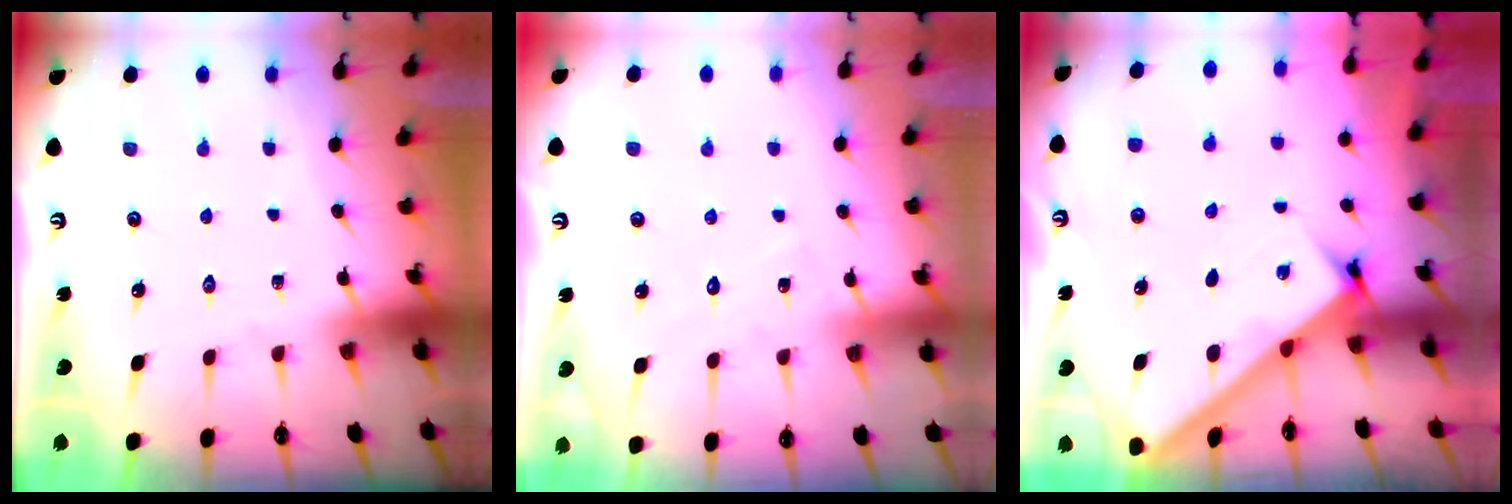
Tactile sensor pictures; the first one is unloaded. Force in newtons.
{"total": 5.9, "press": 5.9, "slide": 0.4}
{"total": 2.8, "press": 2.8, "slide": 0.4}